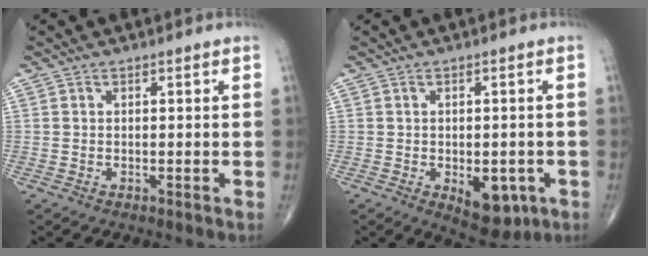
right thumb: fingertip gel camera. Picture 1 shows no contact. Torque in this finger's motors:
{"motor_torque": [1.91, 1.59, 0.45, -0.65, 0.06]}